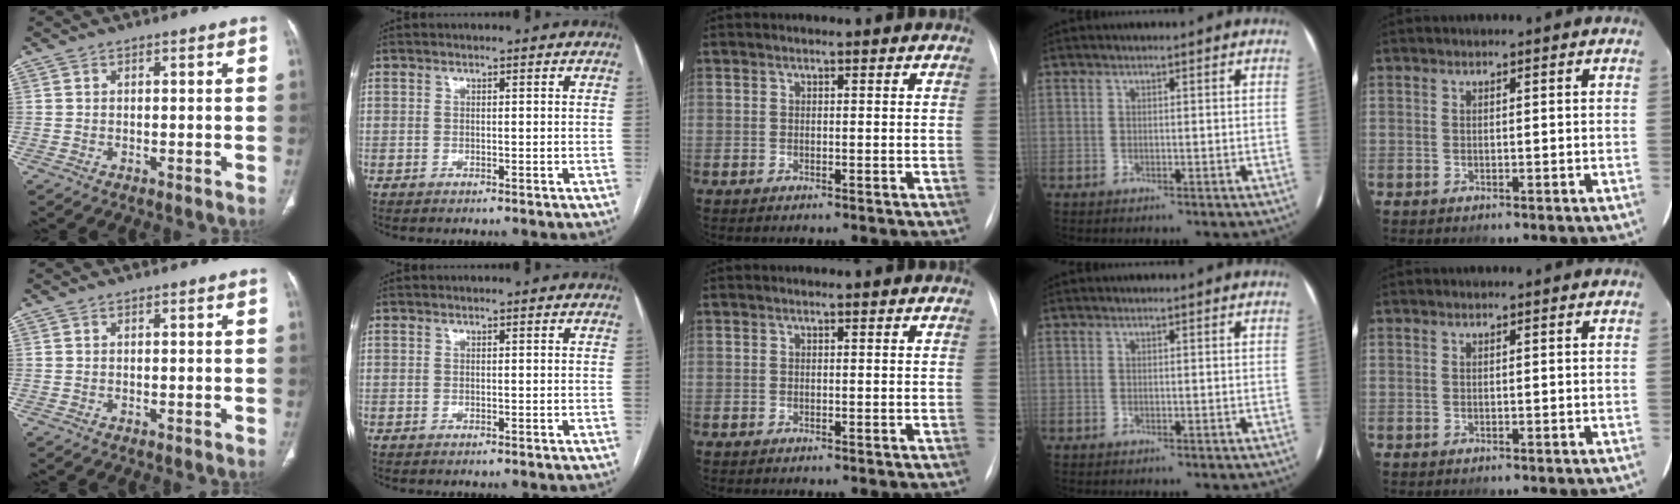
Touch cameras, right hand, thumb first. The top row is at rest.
{}